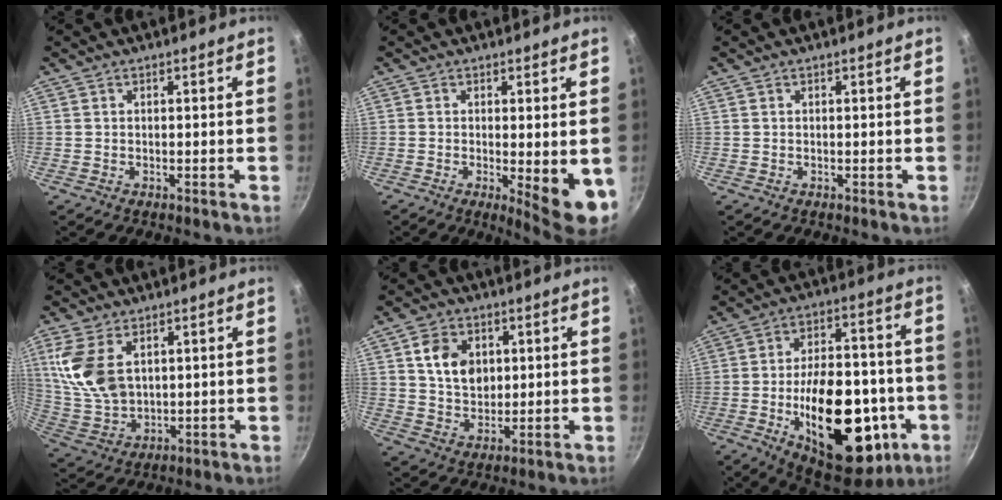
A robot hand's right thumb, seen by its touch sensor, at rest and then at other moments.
{"total": 8.1, "force": [-1.1, 1.9, 7.8], "torque": [-0.095, -0.012, -0.007]}
{"total": 0.0}
{"total": 12.4, "force": [3.9, 7.7, 8.9], "torque": [-0.171, -0.018, 0.092]}
{"total": 8.8, "force": [2.3, 6.8, 5.2], "torque": [-0.065, -0.008, 0.043]}
{"total": 29.7, "force": [-8.2, 15.6, 24.0], "torque": [-0.316, 0.032, -0.100]}